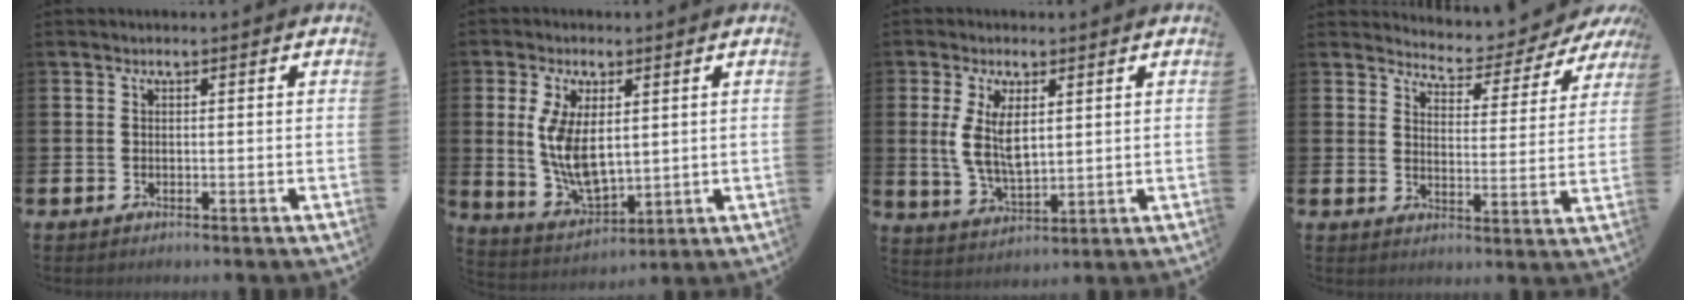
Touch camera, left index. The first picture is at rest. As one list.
[{"total": 7.0, "force": [1.7, 3.7, 5.6], "torque": [-0.116, -0.009, 0.026]}, {"total": 6.3, "force": [2.2, 2.9, 5.2], "torque": [-0.099, -0.002, 0.037]}, {"total": 4.2, "force": [4.1, 0.9, 0.5], "torque": [-0.029, -0.041, 0.063]}]